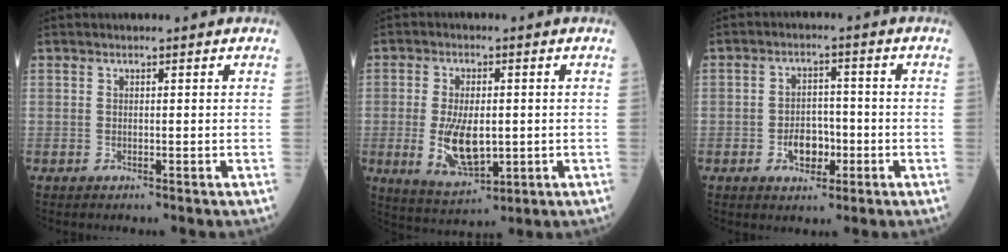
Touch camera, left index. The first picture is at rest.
{"total": 8.7, "force": [-1.1, 3.9, 7.7], "torque": [-0.156, -0.013, -0.009]}
{"total": 5.0, "force": [-1.8, 3.2, 3.3], "torque": [-0.058, 0.007, -0.028]}